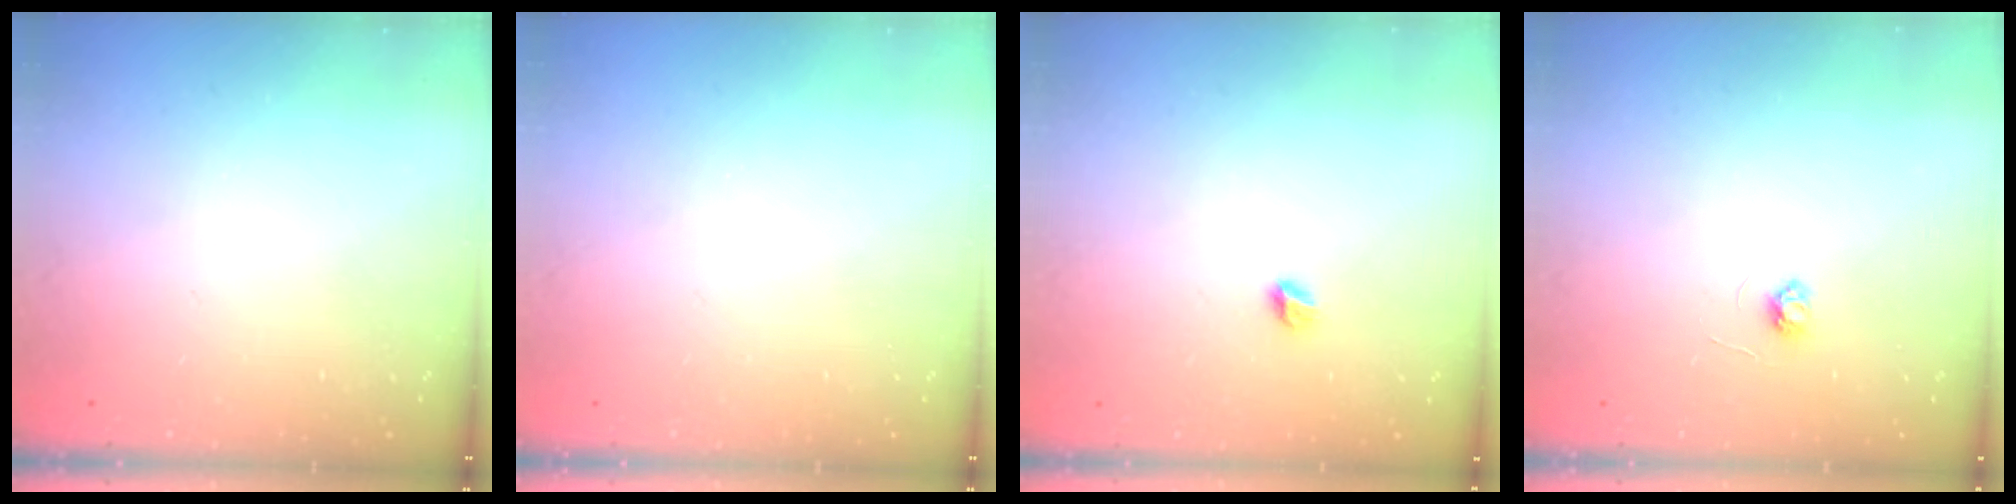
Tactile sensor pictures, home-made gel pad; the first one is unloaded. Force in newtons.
{"total": 0.0}
{"total": 4.3, "press": 4.2, "slide": 0.5}
{"total": 3.1, "press": 3.1, "slide": 0.4}